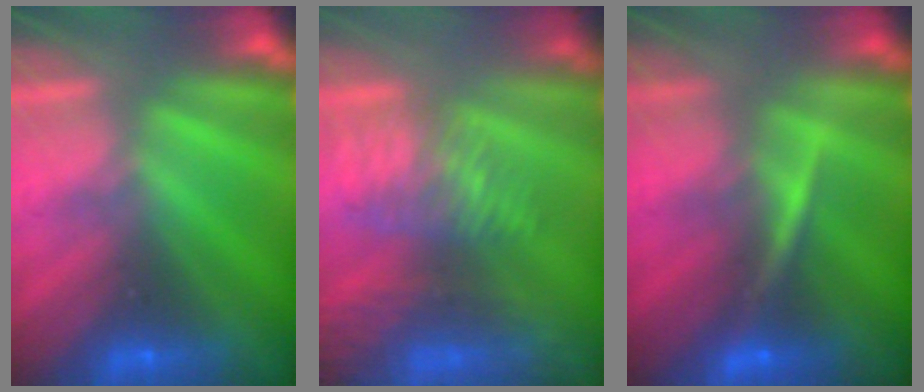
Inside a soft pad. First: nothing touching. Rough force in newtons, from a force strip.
{"total": 12.7}
{"total": 3.4}